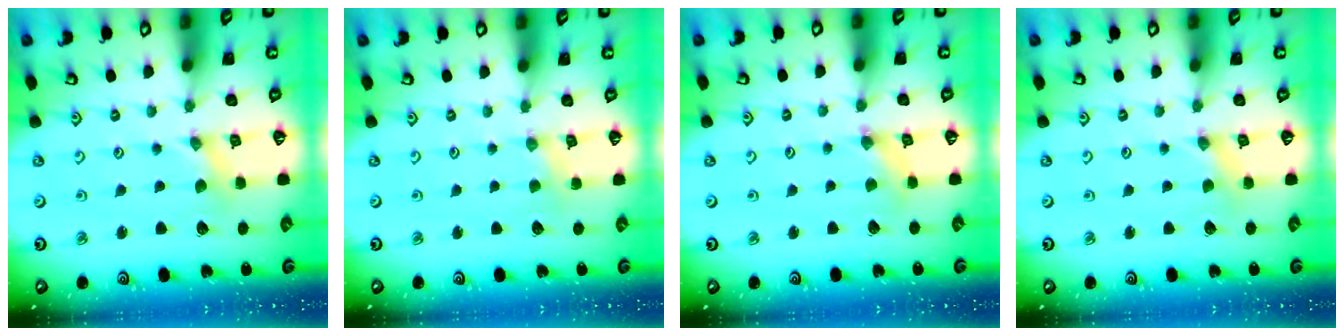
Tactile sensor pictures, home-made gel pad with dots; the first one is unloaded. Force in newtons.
{"total": 1.7, "press": 1.7, "slide": 0.3}
{"total": 1.4, "press": 1.3, "slide": 0.3}
{"total": 0.0}